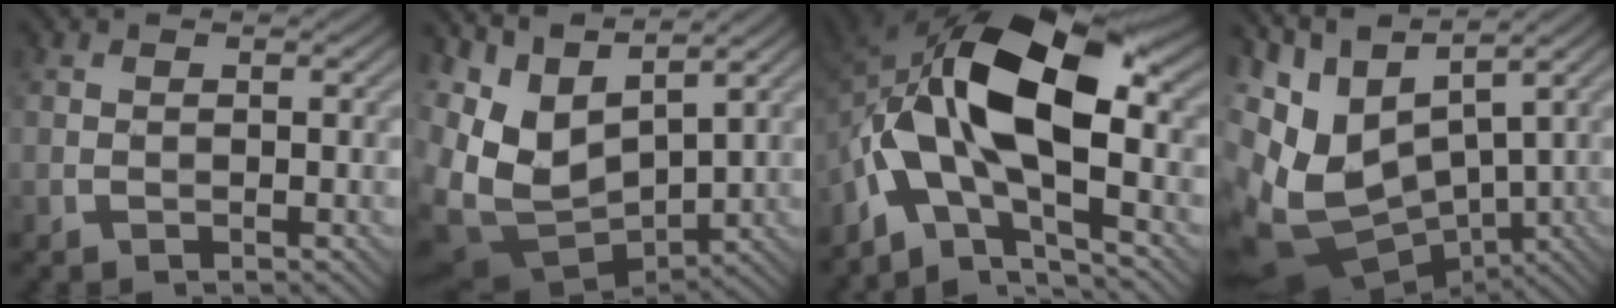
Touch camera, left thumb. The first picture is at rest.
{"total": 9.5, "force": [2.7, 5.7, 7.1], "torque": [-0.167, -0.013, 0.064]}
{"total": 14.4, "force": [-2.4, 7.2, 12.3], "torque": [-0.210, 0.007, -0.053]}
{"total": 12.9, "force": [1.0, 7.6, 10.3], "torque": [-0.236, -0.016, 0.048]}